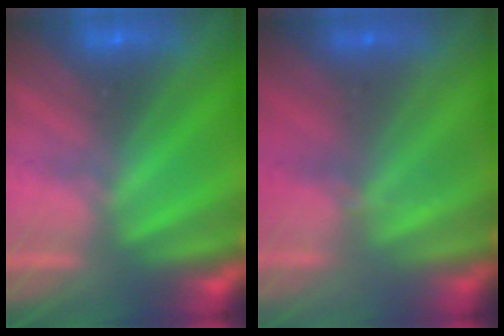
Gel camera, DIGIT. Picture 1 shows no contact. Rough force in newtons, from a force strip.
{"total": 2.3}